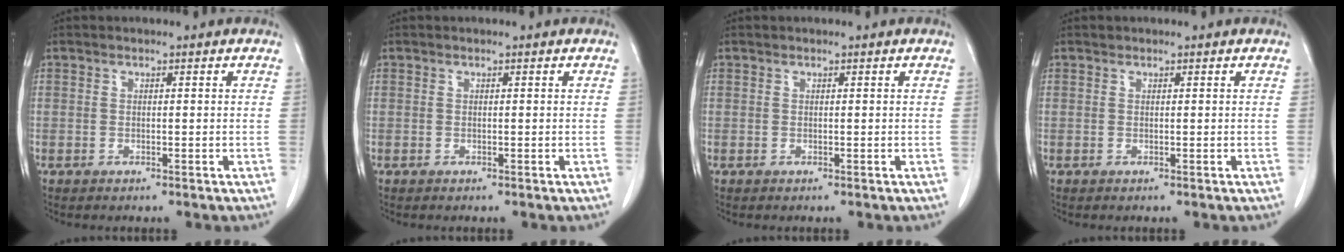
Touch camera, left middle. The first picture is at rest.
{"total": 0.0}
{"total": 0.0}
{"total": 0.0}